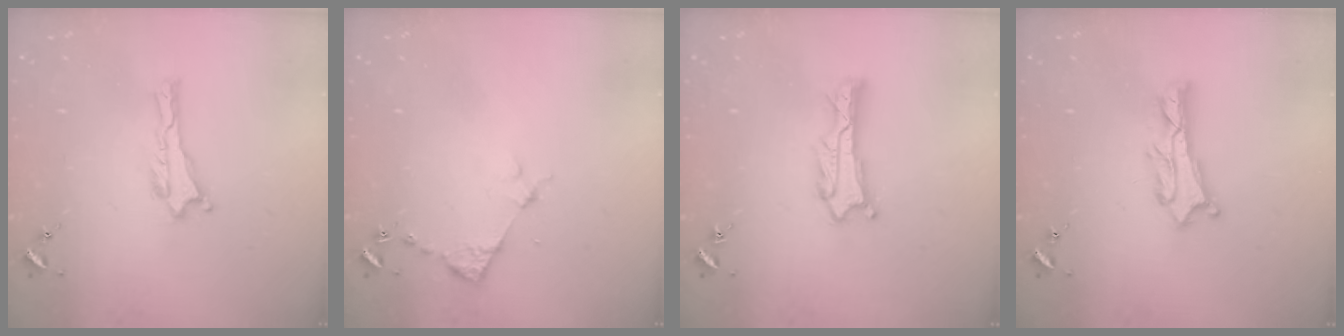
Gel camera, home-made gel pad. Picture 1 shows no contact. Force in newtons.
{"total": 3.8, "press": 3.8, "slide": 0.4}
{"total": 1.2, "press": 1.2, "slide": 0.1}
{"total": 2.6, "press": 2.6, "slide": 0.3}